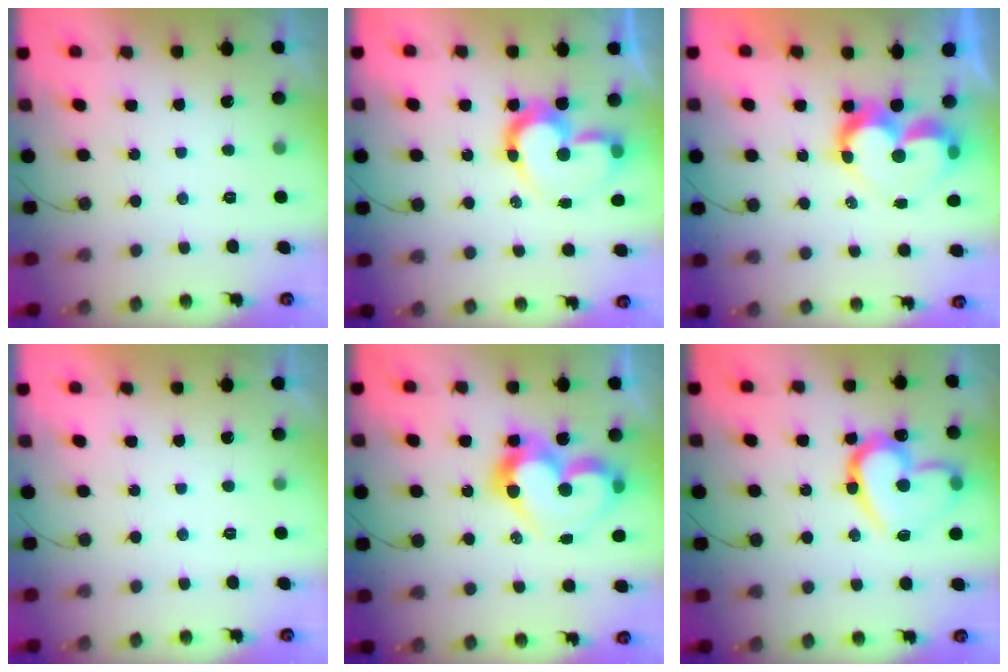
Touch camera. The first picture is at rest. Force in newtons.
{"total": 12.7, "press": 12.6, "slide": 1.5}
{"total": 10.4, "press": 10.4, "slide": 0.7}
{"total": 1.9, "press": 1.9, "slide": 0.1}
{"total": 16.7, "press": 16.4, "slide": 3.3}
{"total": 18.2, "press": 18.0, "slide": 2.5}